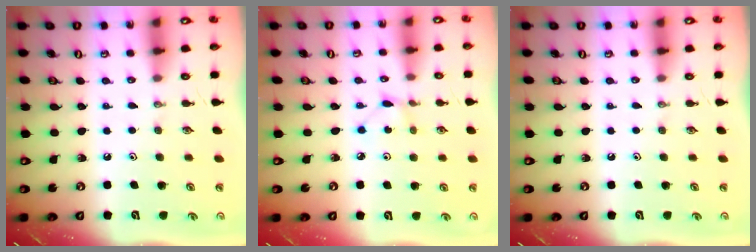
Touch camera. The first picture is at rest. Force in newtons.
{"total": 1.5, "press": 1.5, "slide": 0.2}
{"total": 0.0}